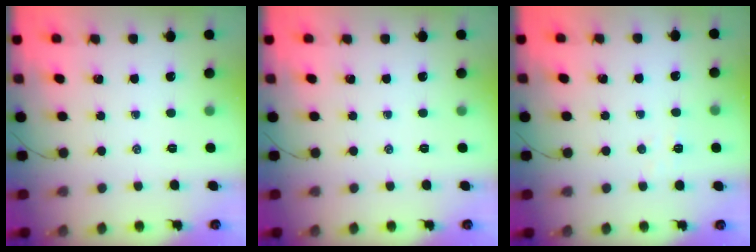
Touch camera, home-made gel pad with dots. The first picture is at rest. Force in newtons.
{"total": 0.0}
{"total": 2.8, "press": 2.7, "slide": 0.8}